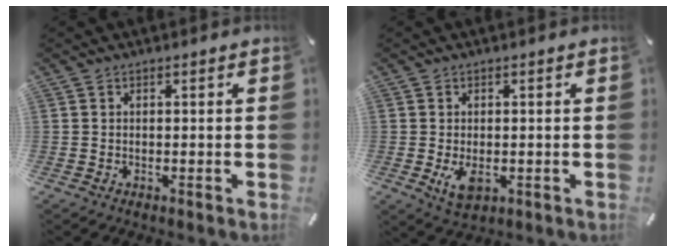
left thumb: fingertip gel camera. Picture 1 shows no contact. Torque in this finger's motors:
{"motor_torque": [0.13, 0.98, 0.24, -0.24, 0.09]}